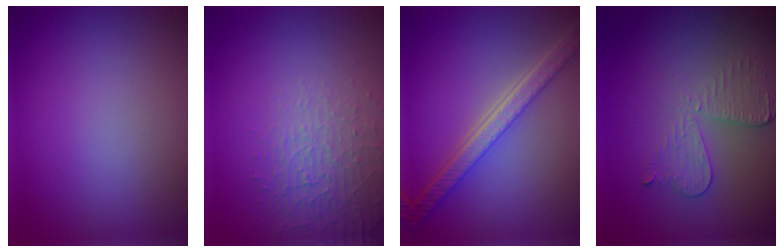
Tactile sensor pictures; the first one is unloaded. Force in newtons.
{"total": 1.9, "press": 1.4, "slide": 1.3}
{"total": 5.6, "press": 4.4, "slide": 3.5}
{"total": 3.0, "press": 2.7, "slide": 1.2}